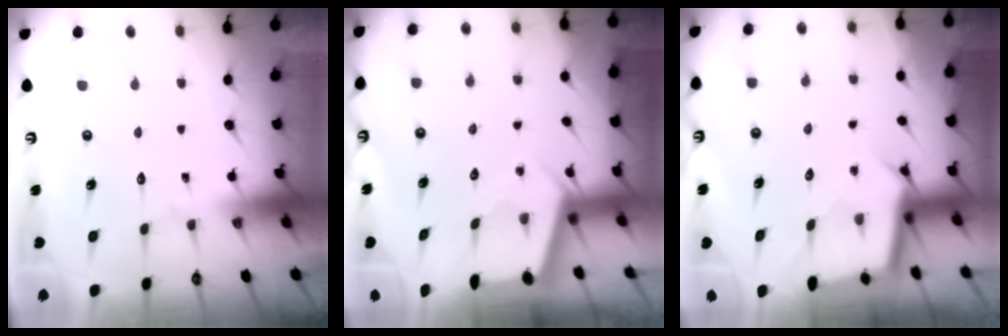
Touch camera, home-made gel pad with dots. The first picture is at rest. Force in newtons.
{"total": 2.4, "press": 2.4, "slide": 0.3}
{"total": 2.7, "press": 2.7, "slide": 0.1}